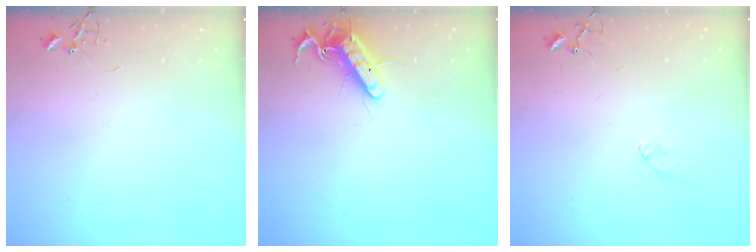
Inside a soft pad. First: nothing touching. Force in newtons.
{"total": 13.7, "press": 13.6, "slide": 1.5}
{"total": 7.5, "press": 7.5, "slide": 0.7}